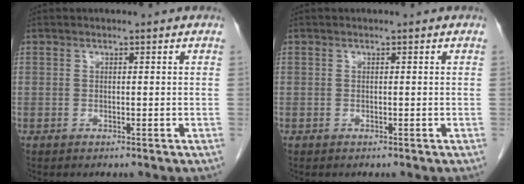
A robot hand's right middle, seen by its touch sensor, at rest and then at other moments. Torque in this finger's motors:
{"motor_torque": [0.98, -0.70, 0.47, 0.05]}